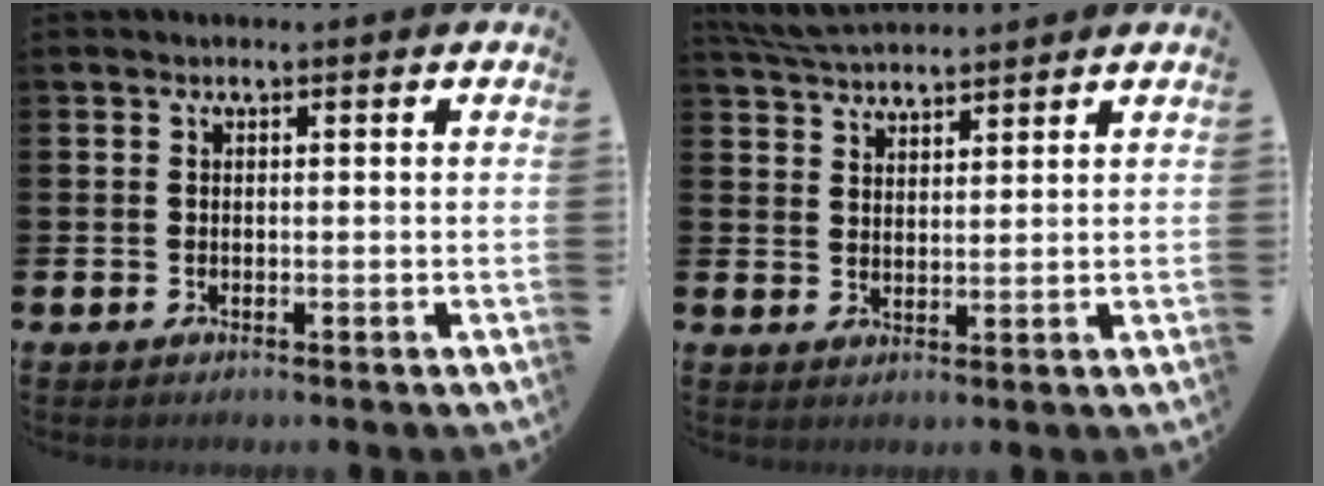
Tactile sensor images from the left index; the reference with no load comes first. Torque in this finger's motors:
{"motor_torque": [0.95, -1.19, 0.48, 0.09]}